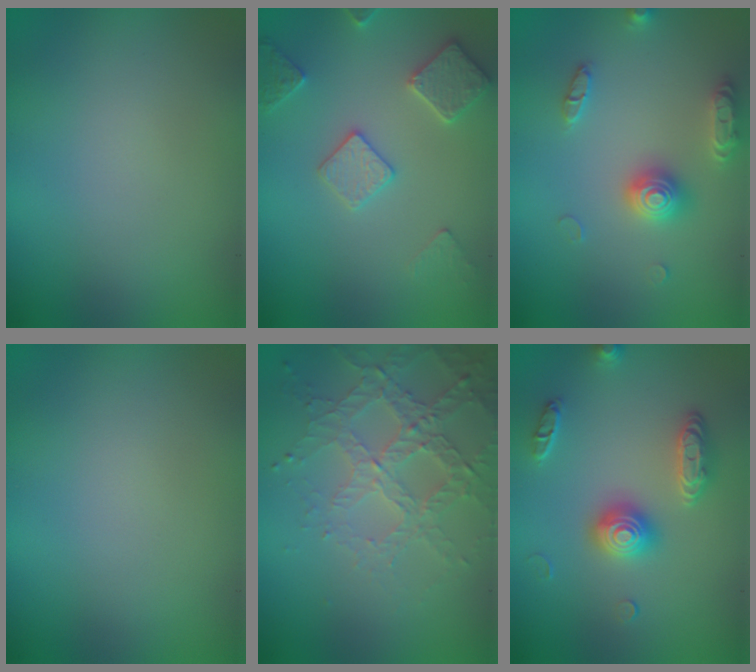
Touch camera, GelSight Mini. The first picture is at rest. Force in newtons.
{"total": 2.9, "press": 2.8, "slide": 0.5}
{"total": 3.7, "press": 3.6, "slide": 0.4}
{"total": 0.0}
{"total": 3.2, "press": 3.2, "slide": 0.5}
{"total": 3.0, "press": 3.0, "slide": 0.4}